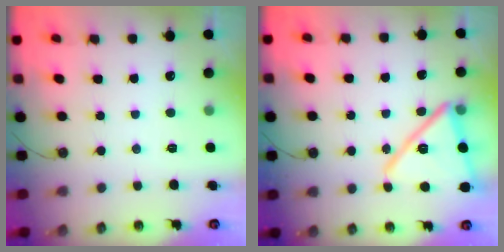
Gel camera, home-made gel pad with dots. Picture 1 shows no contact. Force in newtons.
{"total": 17.7, "press": 17.7, "slide": 0.9}